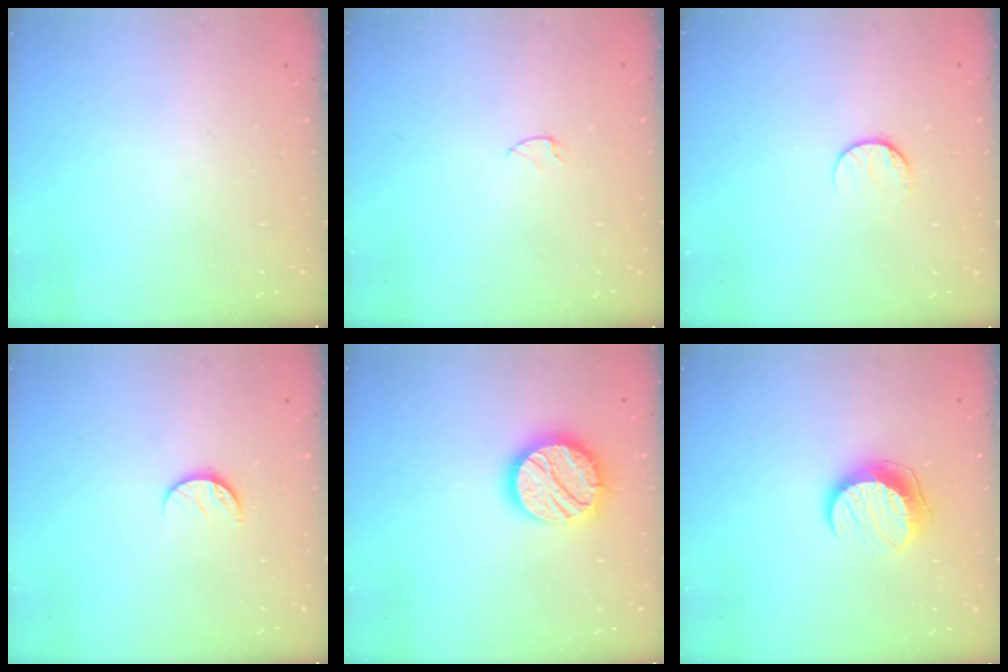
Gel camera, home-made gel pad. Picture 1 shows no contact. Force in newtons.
{"total": 2.9, "press": 2.9, "slide": 0.3}
{"total": 8.5, "press": 8.5, "slide": 0.8}
{"total": 7.1, "press": 7.0, "slide": 0.7}
{"total": 16.8, "press": 16.7, "slide": 1.0}
{"total": 10.1, "press": 10.1, "slide": 0.2}